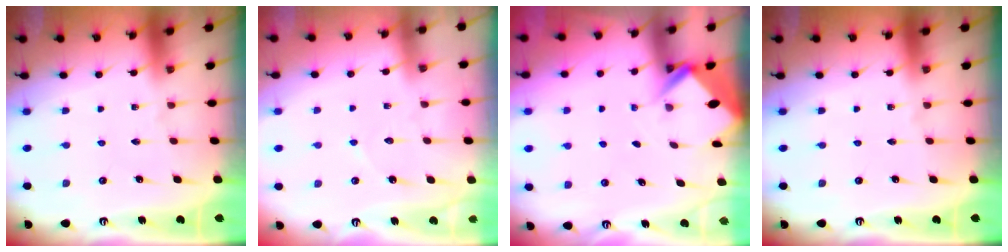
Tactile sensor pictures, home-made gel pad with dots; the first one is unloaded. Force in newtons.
{"total": 3.4, "press": 3.4, "slide": 0.3}
{"total": 3.0, "press": 2.9, "slide": 0.4}
{"total": 0.0}